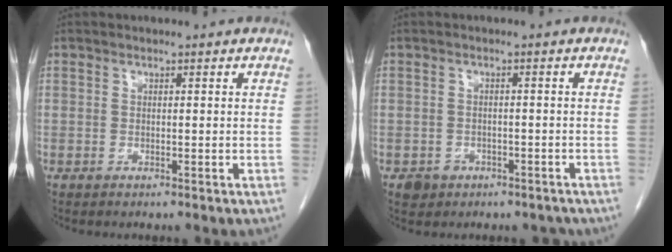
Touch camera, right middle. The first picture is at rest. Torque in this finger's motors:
{"motor_torque": [-0.17, -0.13, 0.00, 0.00]}